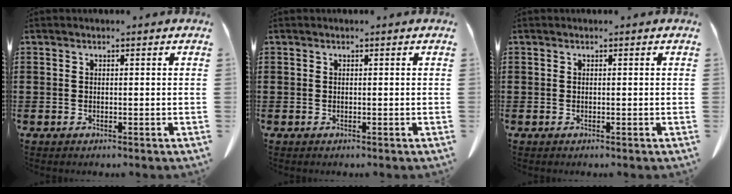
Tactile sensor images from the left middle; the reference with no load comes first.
{"total": 0.0}
{"total": 0.0}